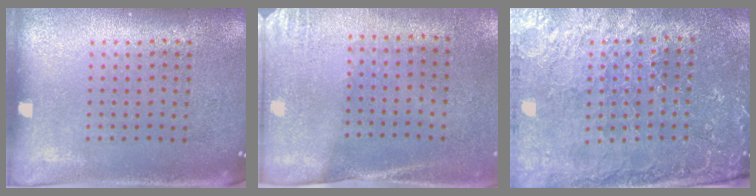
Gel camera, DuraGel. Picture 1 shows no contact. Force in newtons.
{"total": 2.7, "press": 2.3, "slide": 1.3}
{"total": 1.7, "press": 1.7, "slide": 0.3}